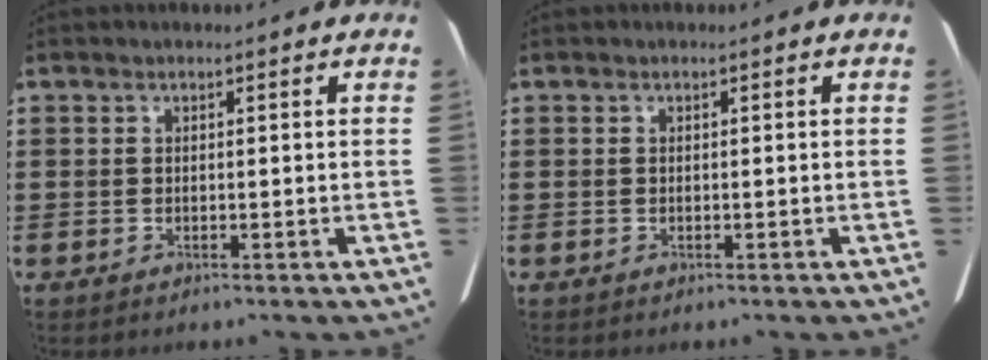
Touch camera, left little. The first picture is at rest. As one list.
[{"total": 0.0}]